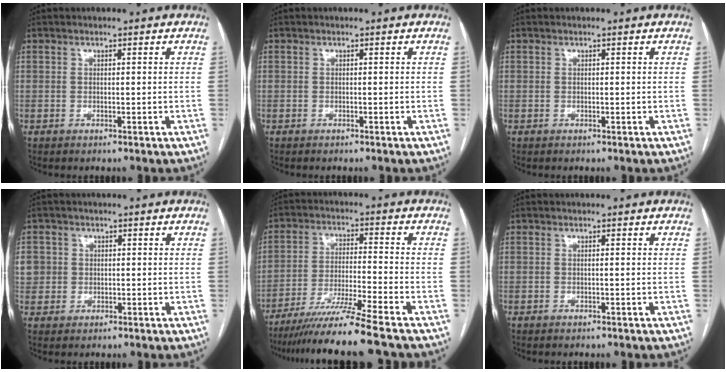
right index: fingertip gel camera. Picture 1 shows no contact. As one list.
[{"total": 0.0}, {"total": 0.0}, {"total": 4.5, "force": [0.7, 4.4, 0.7], "torque": [-0.010, 0.014, 0.018]}, {"total": 12.5, "force": [-10.3, -2.3, 6.8], "torque": [-0.106, -0.032, -0.174]}, {"total": 0.0}]